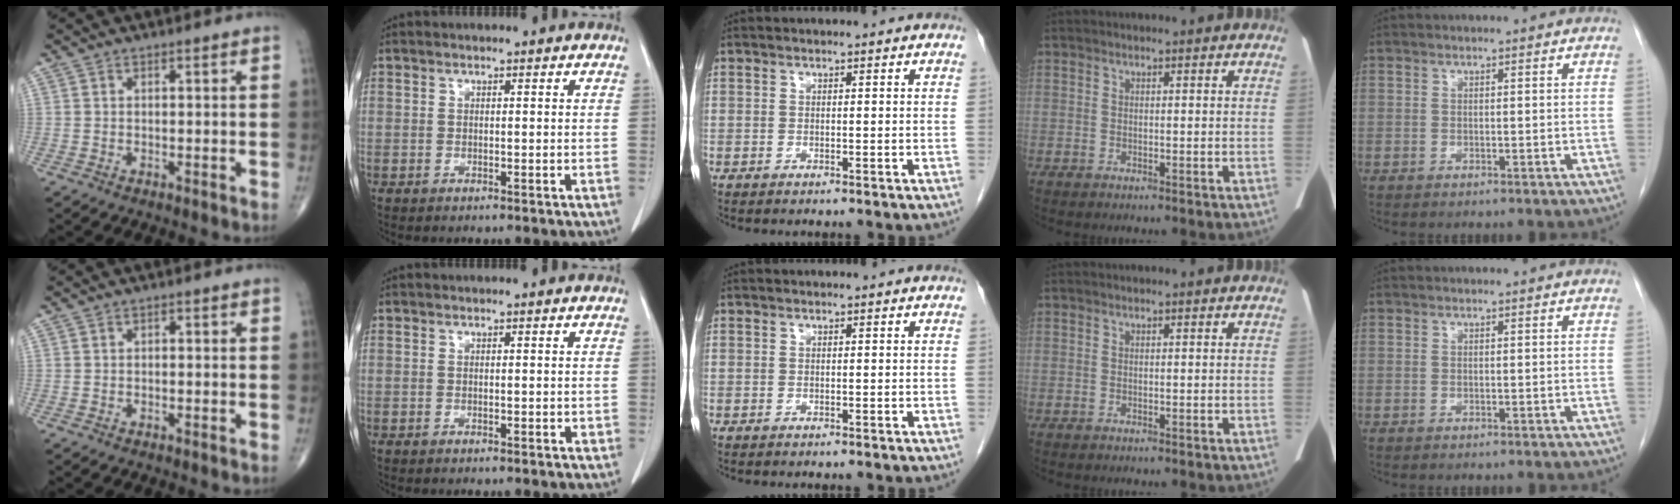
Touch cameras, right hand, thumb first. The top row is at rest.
{"thumb": {"total": 0.6, "force": [-0.2, 0.4, 0.4], "torque": [0.002, 0.005, -0.009]}, "index": {"total": 0.8, "force": [-0.1, 0.4, 0.7], "torque": [-0.010, 0.000, 0.001]}}